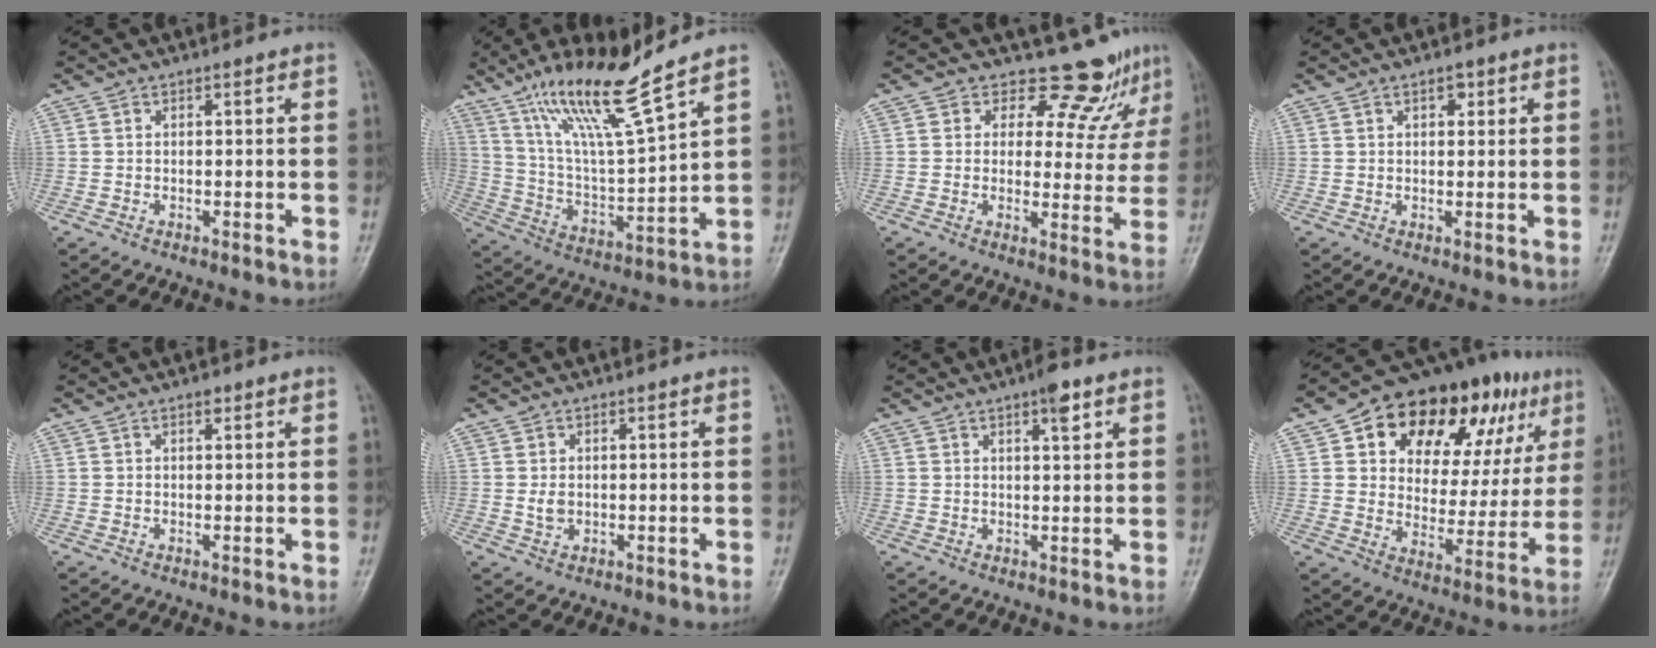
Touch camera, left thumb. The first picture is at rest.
{"total": 16.0, "force": [11.5, 1.2, 11.0], "torque": [-0.193, -0.062, 0.220]}
{"total": 10.6, "force": [9.0, 4.9, 2.8], "torque": [0.010, -0.065, 0.101]}
{"total": 2.2, "force": [1.2, 1.3, 1.4], "torque": [-0.009, -0.003, 0.016]}
{"total": 1.2, "force": [0.7, 0.6, 0.7], "torque": [-0.004, -0.002, 0.009]}
{"total": 2.2, "force": [0.2, 1.7, 1.4], "torque": [-0.017, -0.002, 0.007]}
{"total": 3.9, "force": [2.3, 1.1, 3.0], "torque": [-0.039, -0.007, 0.032]}
{"total": 25.7, "force": [12.4, 14.5, 17.3], "torque": [-0.205, 0.004, 0.190]}